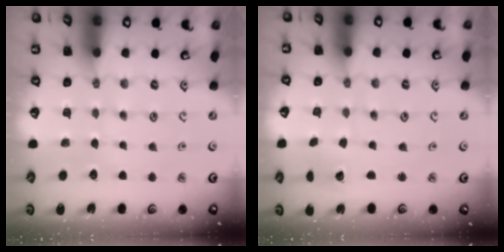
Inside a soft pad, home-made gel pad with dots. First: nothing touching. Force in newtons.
{"total": 1.7, "press": 1.7, "slide": 0.2}